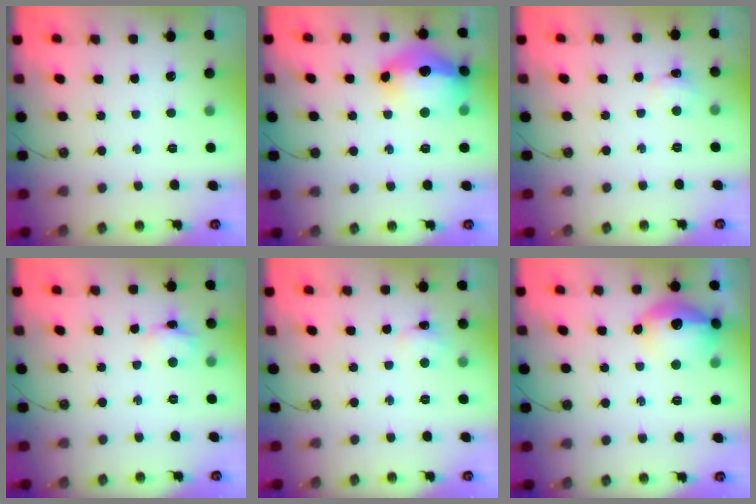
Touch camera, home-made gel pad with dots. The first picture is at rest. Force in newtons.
{"total": 18.6, "press": 18.3, "slide": 3.1}
{"total": 2.7, "press": 2.6, "slide": 0.5}
{"total": 4.5, "press": 4.5, "slide": 0.4}
{"total": 2.7, "press": 2.6, "slide": 0.5}
{"total": 15.2, "press": 15.1, "slide": 1.2}